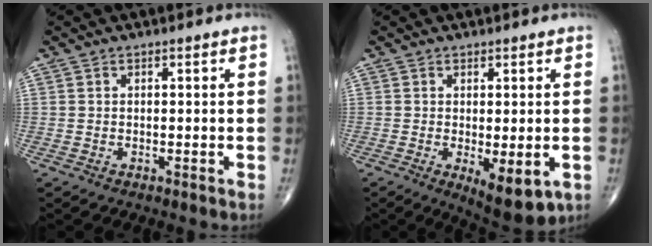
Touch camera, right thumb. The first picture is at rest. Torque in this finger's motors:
{"motor_torque": [0.06, 0.31, 0.09, -0.15, 0.07]}